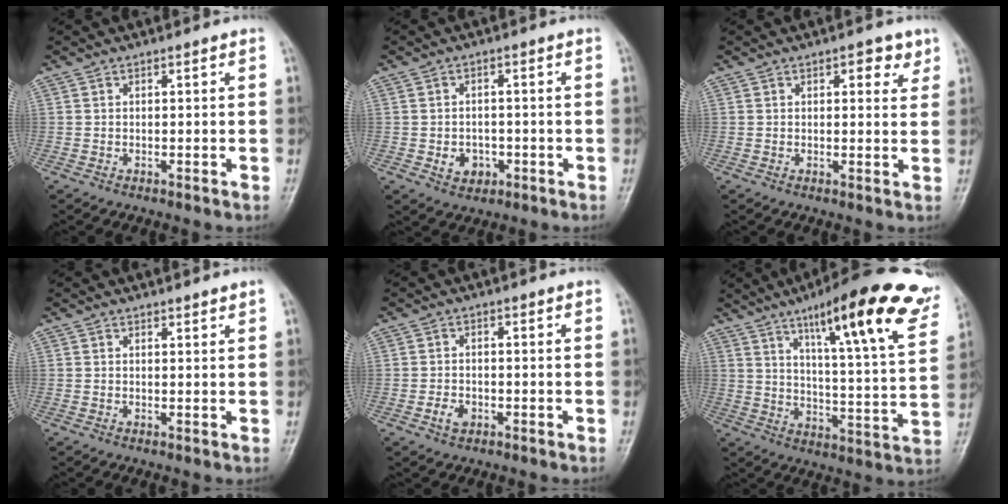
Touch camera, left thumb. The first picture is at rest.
{"total": 4.3, "force": [-1.2, 3.6, 2.0], "torque": [-0.011, 0.006, -0.013]}
{"total": 3.9, "force": [2.2, 2.0, 2.5], "torque": [-0.011, -0.008, 0.023]}
{"total": 1.1, "force": [1.0, 0.1, 0.4], "torque": [0.000, -0.005, 0.015]}
{"total": 2.8, "force": [-1.1, 2.1, 1.5], "torque": [-0.021, 0.004, -0.019]}
{"total": 24.4, "force": [14.1, 4.6, 19.4], "torque": [-0.252, -0.046, 0.200]}